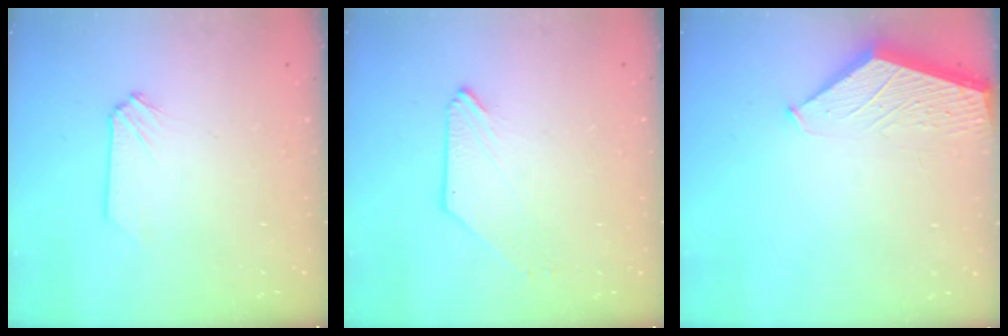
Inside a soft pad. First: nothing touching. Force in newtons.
{"total": 0.0}
{"total": 1.6, "press": 1.6, "slide": 0.2}